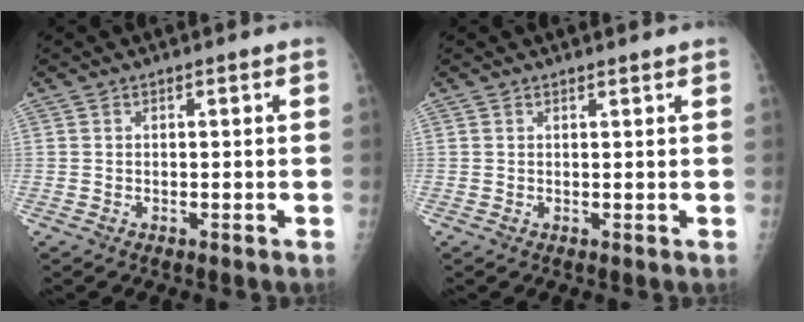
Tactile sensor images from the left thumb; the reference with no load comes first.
{"total": 0.7, "force": [0.7, -0.1, 0.2], "torque": [-0.003, -0.003, 0.012]}